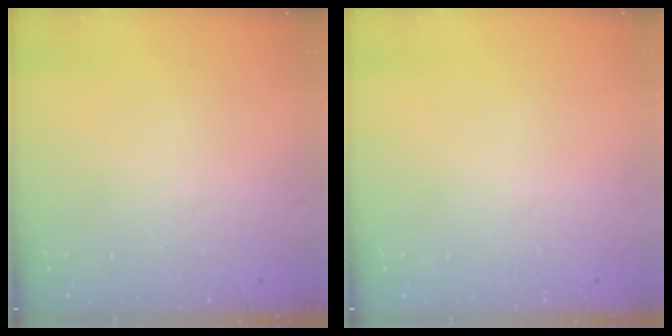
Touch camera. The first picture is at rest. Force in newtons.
{"total": 0.0}